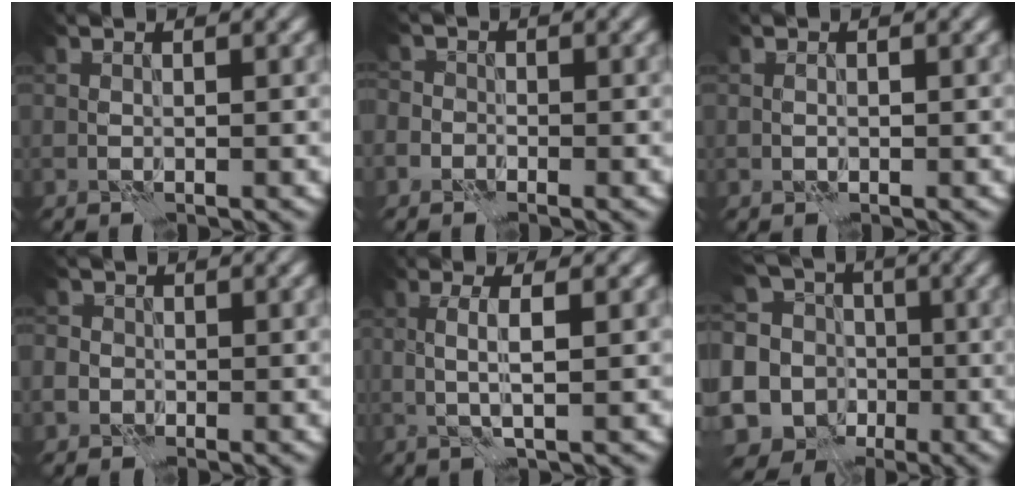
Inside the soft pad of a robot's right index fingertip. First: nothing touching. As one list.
[{"total": 1.7, "force": [-1.0, 1.3, 0.3], "torque": [0.009, 0.002, -0.027]}, {"total": 0.6, "force": [-0.1, 0.5, 0.3], "torque": [-0.003, 0.000, -0.002]}, {"total": 3.0, "force": [-1.0, 2.7, 0.8], "torque": [0.001, 0.008, -0.036]}, {"total": 2.3, "force": [0.2, 0.2, 2.3], "torque": [-0.041, 0.004, 0.002]}, {"total": 11.8, "force": [-2.9, 10.3, 5.1], "torque": [-0.124, 0.008, -0.063]}]